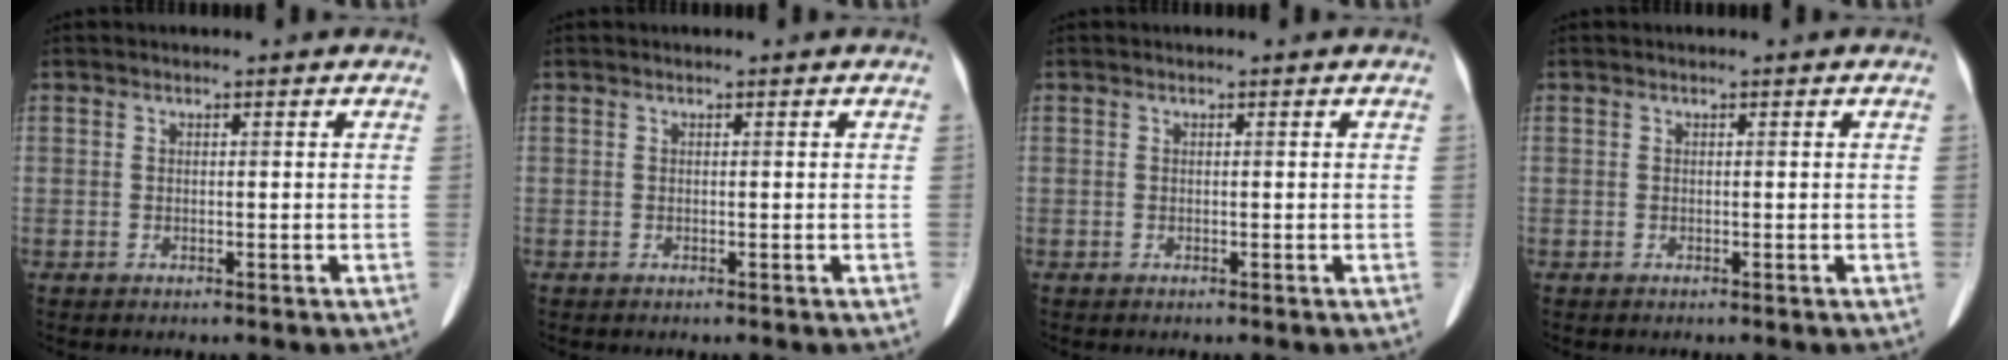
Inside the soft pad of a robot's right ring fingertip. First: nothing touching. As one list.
[{"total": 0.0}, {"total": 0.0}, {"total": 0.0}]